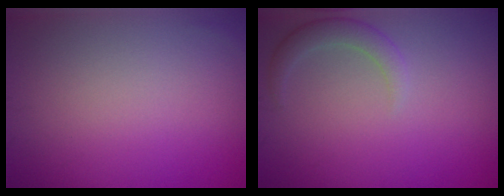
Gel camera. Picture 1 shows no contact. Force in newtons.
{"total": 2.1, "press": 2.1, "slide": 0.2}